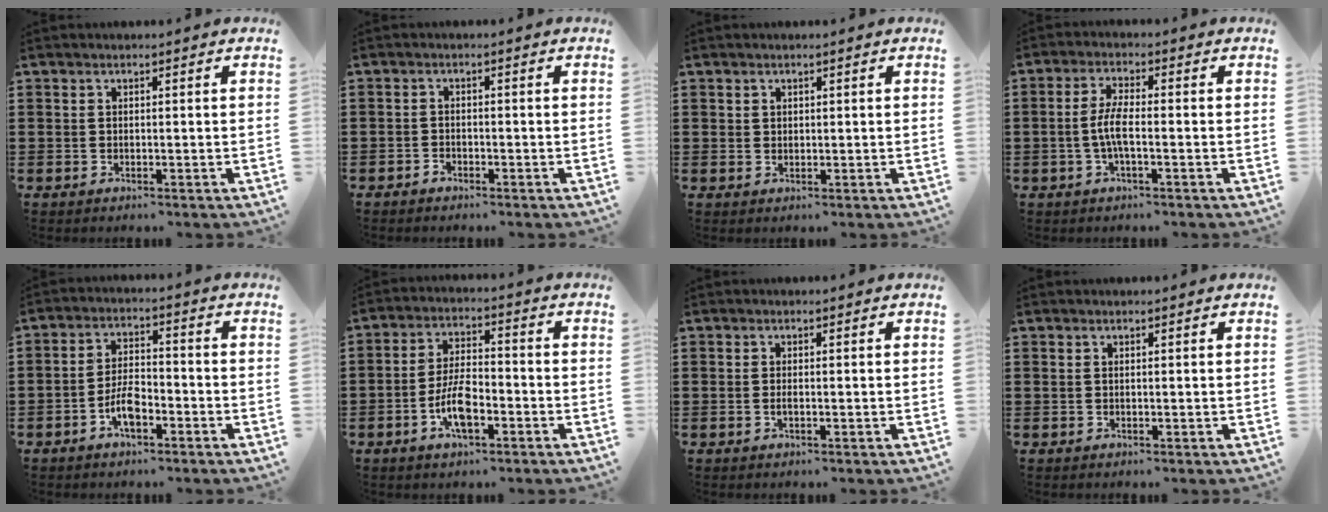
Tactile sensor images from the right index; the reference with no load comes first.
{"total": 1.2, "force": [-1.0, 0.5, 0.2], "torque": [-0.006, 0.002, -0.023]}
{"total": 1.1, "force": [0.7, 0.8, 0.2], "torque": [-0.006, 0.002, 0.014]}
{"total": 4.4, "force": [-1.0, 1.1, 4.1], "torque": [-0.096, -0.003, -0.026]}
{"total": 5.3, "force": [-2.6, 2.3, 3.9], "torque": [-0.093, 0.000, -0.056]}
{"total": 7.2, "force": [-2.8, 2.9, 6.0], "torque": [-0.133, 0.001, -0.058]}
{"total": 0.8, "force": [-0.3, 0.2, 0.8], "torque": [-0.015, -0.004, -0.004]}
{"total": 0.0}